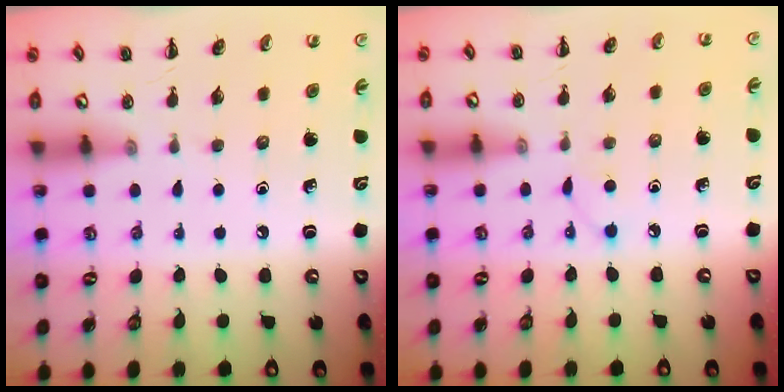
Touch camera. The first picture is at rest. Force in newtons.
{"total": 2.9, "press": 2.7, "slide": 0.9}